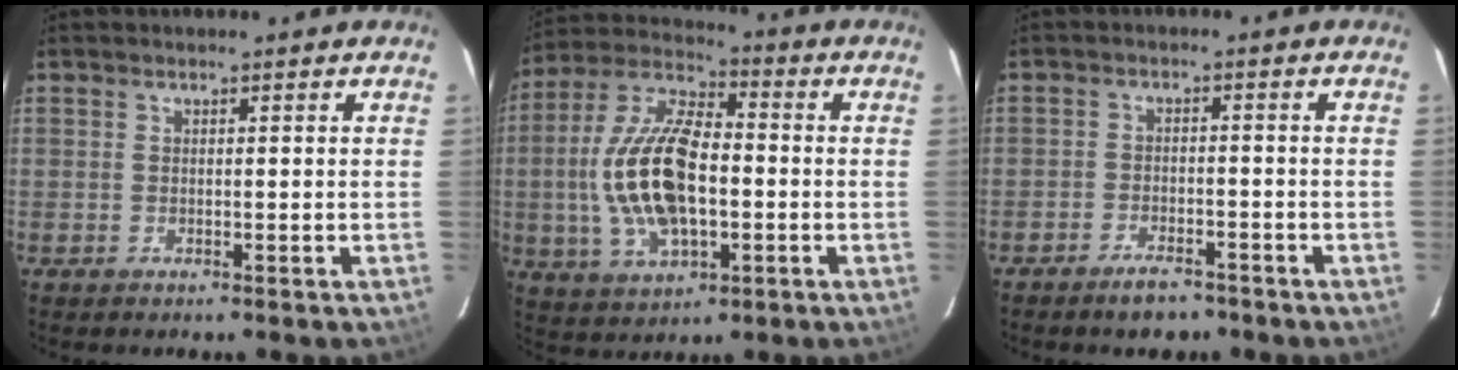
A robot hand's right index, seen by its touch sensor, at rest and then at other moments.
{"total": 18.0, "force": [-1.9, 8.6, 15.7], "torque": [-0.324, 0.005, -0.032]}
{"total": 5.0, "force": [-4.0, 2.1, 2.1], "torque": [-0.052, 0.006, -0.063]}